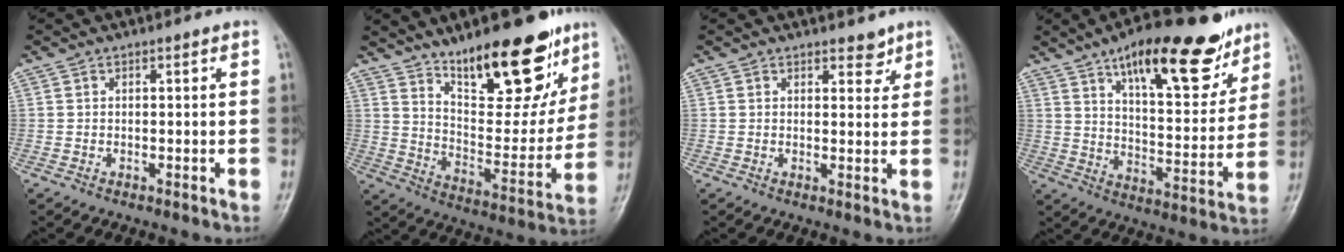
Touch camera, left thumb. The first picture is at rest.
{"total": 22.2, "force": [14.3, 8.3, 14.8], "torque": [-0.161, -0.079, 0.228]}
{"total": 2.6, "force": [1.9, 1.4, 1.2], "torque": [0.005, -0.010, 0.024]}
{"total": 21.3, "force": [13.5, 7.6, 14.5], "torque": [-0.172, -0.057, 0.210]}